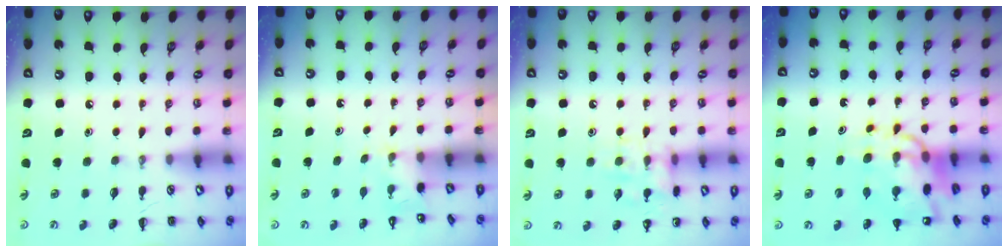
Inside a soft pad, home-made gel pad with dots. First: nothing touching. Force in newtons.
{"total": 2.2, "press": 2.1, "slide": 0.7}
{"total": 12.0, "press": 12.0, "slide": 0.7}
{"total": 13.3, "press": 12.7, "slide": 3.9}